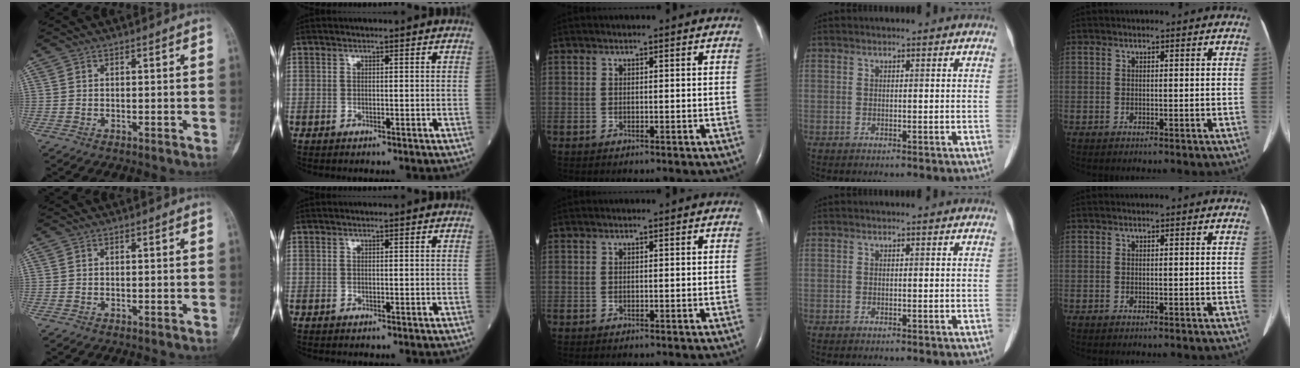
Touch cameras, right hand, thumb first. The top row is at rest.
{}